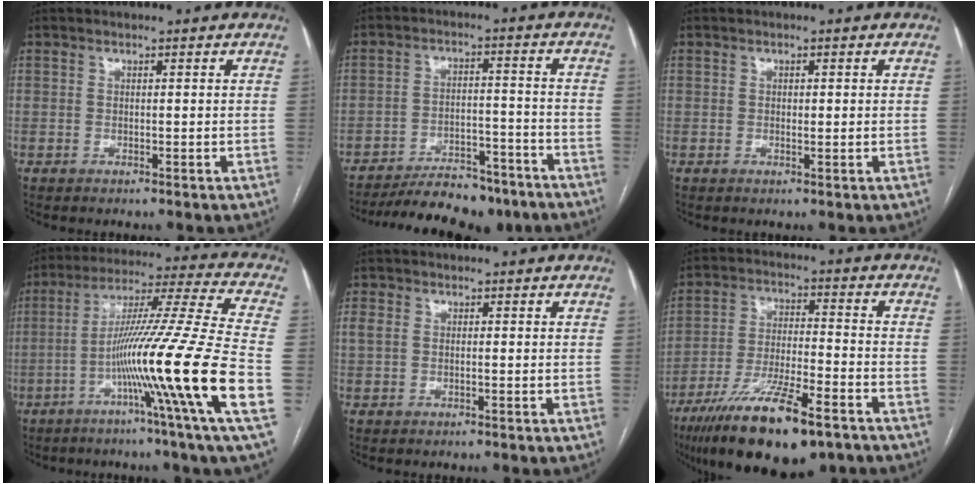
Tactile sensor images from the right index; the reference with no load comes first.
{"total": 15.1, "force": [-13.1, 4.5, 6.1], "torque": [-0.094, 0.006, -0.188]}
{"total": 0.9, "force": [0.0, 0.3, 0.9], "torque": [-0.017, -0.002, 0.000]}
{"total": 23.7, "force": [-6.4, -2.3, 22.7], "torque": [-0.362, -0.020, -0.125]}
{"total": 2.1, "force": [0.1, 1.4, 1.6], "torque": [-0.044, 0.013, 0.005]}
{"total": 17.4, "force": [-11.2, 3.5, 12.9], "torque": [-0.225, -0.033, -0.194]}